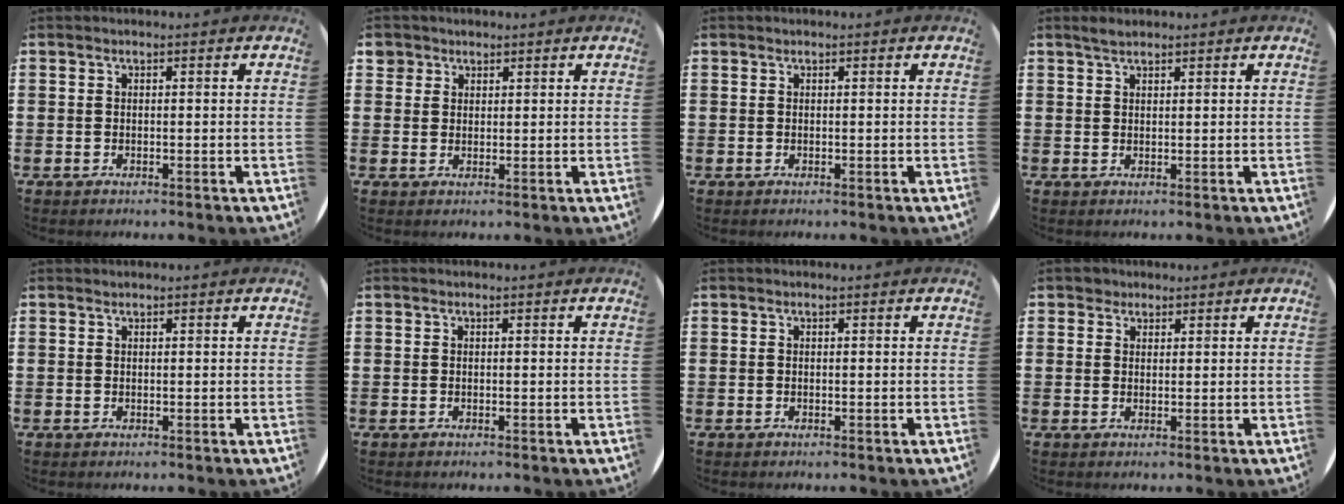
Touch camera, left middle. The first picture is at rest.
{"total": 2.2, "force": [1.7, 1.4, 0.1], "torque": [0.002, 0.003, 0.031]}
{"total": 0.0}
{"total": 1.5, "force": [1.3, 0.4, 0.5], "torque": [-0.005, 0.000, 0.023]}
{"total": 0.0}
{"total": 0.0}
{"total": 0.0}
{"total": 1.5, "force": [1.2, 0.8, 0.0], "torque": [-0.002, 0.003, 0.025]}